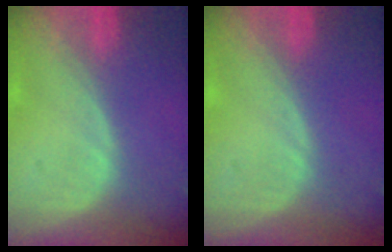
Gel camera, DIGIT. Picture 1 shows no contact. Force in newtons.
{"total": 0.0}